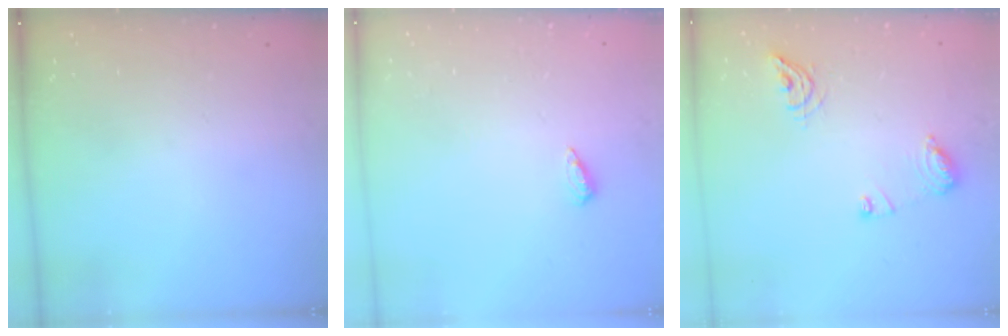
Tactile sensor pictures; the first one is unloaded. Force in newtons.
{"total": 4.1, "press": 4.1, "slide": 0.5}
{"total": 9.0, "press": 9.0, "slide": 0.7}